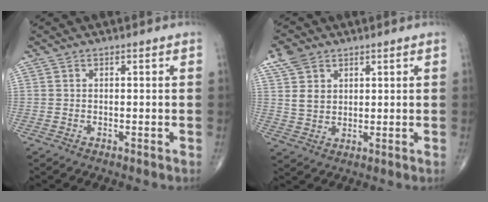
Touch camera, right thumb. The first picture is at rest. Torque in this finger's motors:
{"motor_torque": [-0.45, 0.67, 0.56, 0.35, 0.03]}